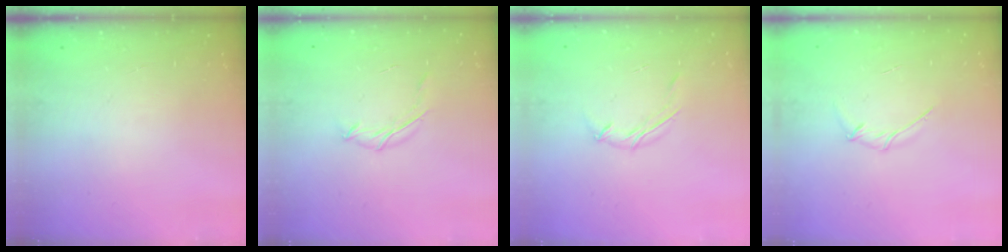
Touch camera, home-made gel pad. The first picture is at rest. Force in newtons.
{"total": 4.7, "press": 4.6, "slide": 0.9}
{"total": 4.4, "press": 4.3, "slide": 0.8}
{"total": 3.3, "press": 3.2, "slide": 0.9}